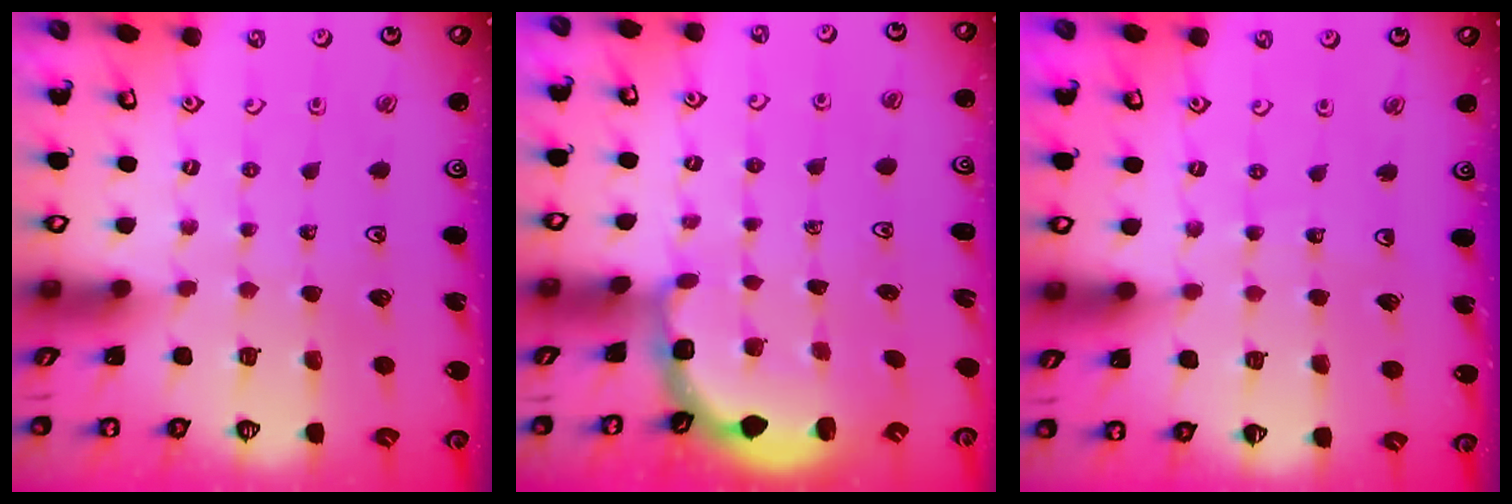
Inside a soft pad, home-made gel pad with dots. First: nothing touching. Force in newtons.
{"total": 2.9, "press": 2.5, "slide": 1.4}
{"total": 4.7, "press": 4.7, "slide": 0.5}